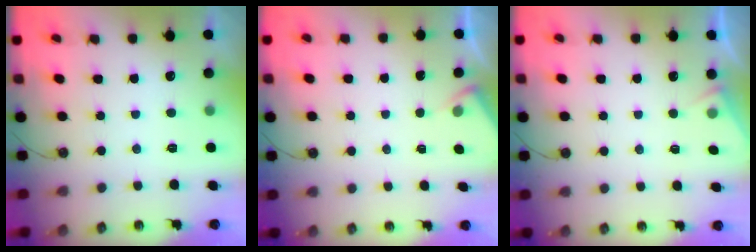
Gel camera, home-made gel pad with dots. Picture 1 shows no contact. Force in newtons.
{"total": 2.7, "press": 2.6, "slide": 0.5}
{"total": 4.6, "press": 4.5, "slide": 0.6}